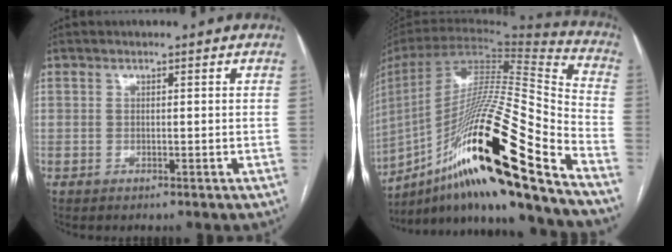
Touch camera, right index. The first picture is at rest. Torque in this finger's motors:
{"motor_torque": [1.87, -0.26, 0.66, 0.21]}